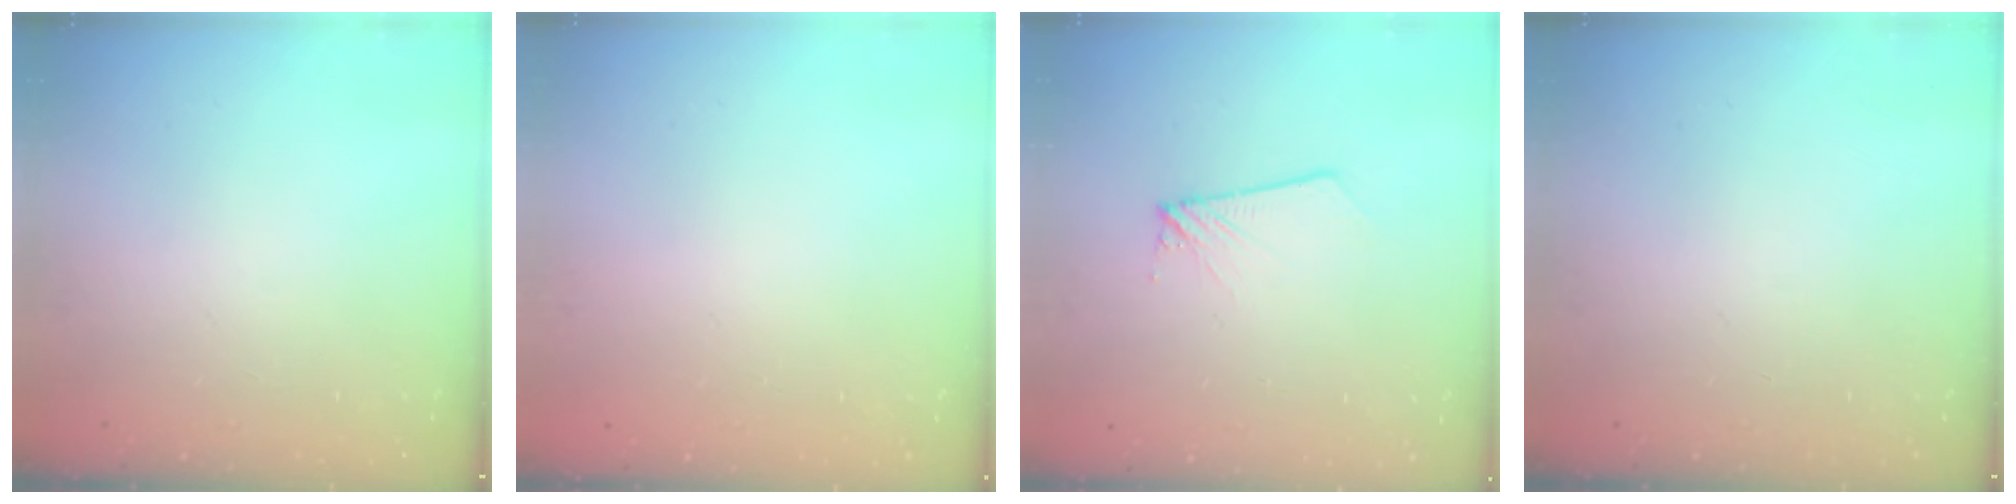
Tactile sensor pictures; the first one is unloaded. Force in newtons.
{"total": 0.0}
{"total": 1.7, "press": 1.7, "slide": 0.1}
{"total": 0.0}